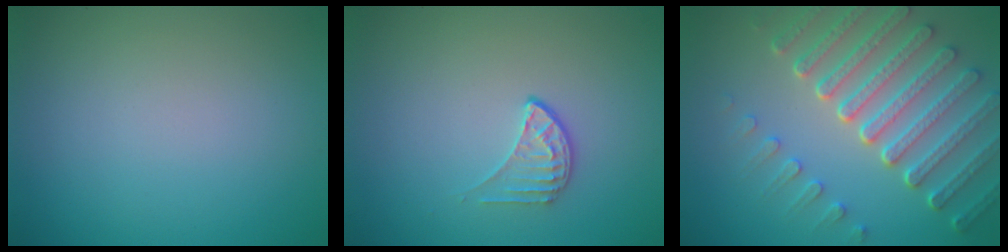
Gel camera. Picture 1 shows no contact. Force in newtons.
{"total": 1.6, "press": 1.0, "slide": 1.2}
{"total": 7.4, "press": 5.5, "slide": 4.9}